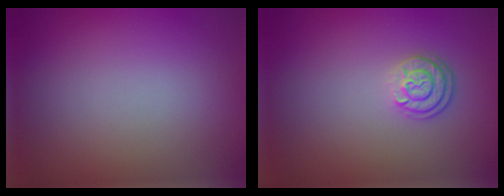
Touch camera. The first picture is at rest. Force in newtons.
{"total": 2.3, "press": 2.0, "slide": 1.3}